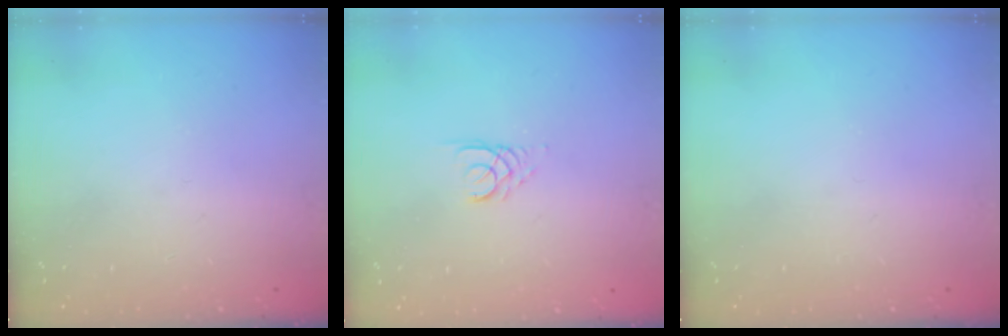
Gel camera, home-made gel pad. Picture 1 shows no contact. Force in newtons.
{"total": 2.6, "press": 2.6, "slide": 0.3}
{"total": 0.0}